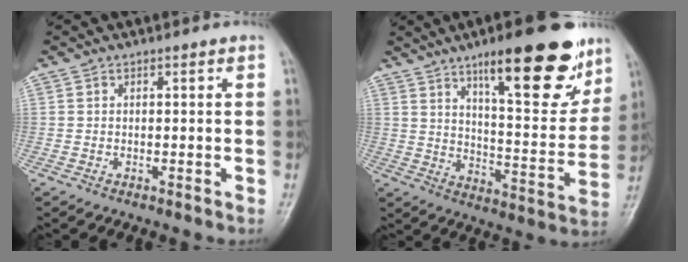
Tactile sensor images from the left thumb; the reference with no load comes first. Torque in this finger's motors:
{"motor_torque": [2.49, 1.59, 1.61, -1.16, 0.11]}